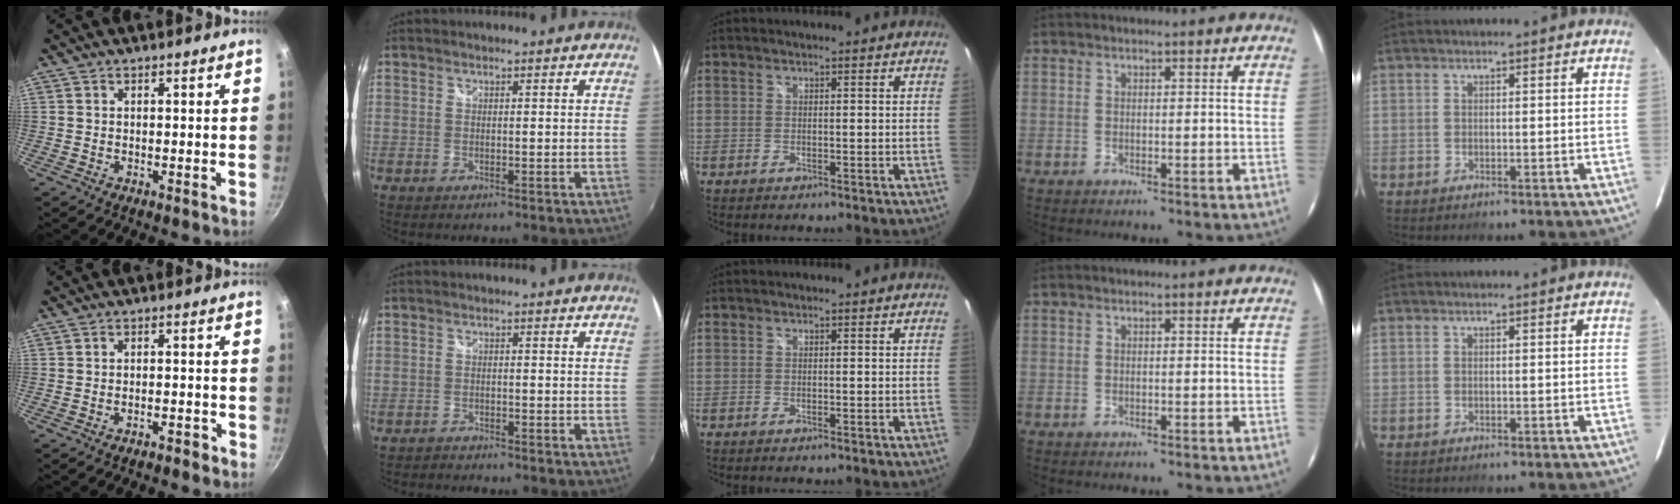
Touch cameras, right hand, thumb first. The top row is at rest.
{"thumb": {"total": 2.0, "force": [-1.7, 0.5, 1.0], "torque": [-0.010, 0.023, -0.019]}, "index": {"total": 2.0, "force": [-2.0, 0.2, 0.1], "torque": [-0.014, -0.005, -0.039]}}